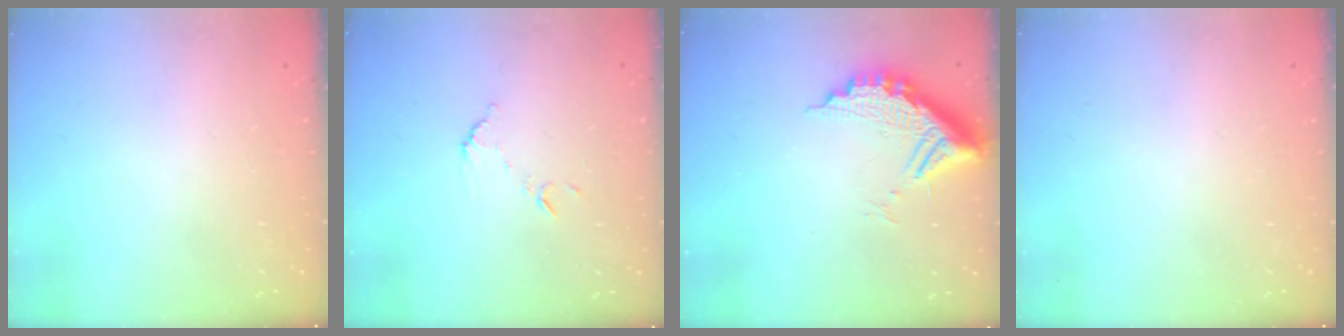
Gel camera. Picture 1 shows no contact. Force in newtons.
{"total": 6.9, "press": 6.9, "slide": 0.3}
{"total": 11.9, "press": 11.8, "slide": 1.1}
{"total": 0.0}